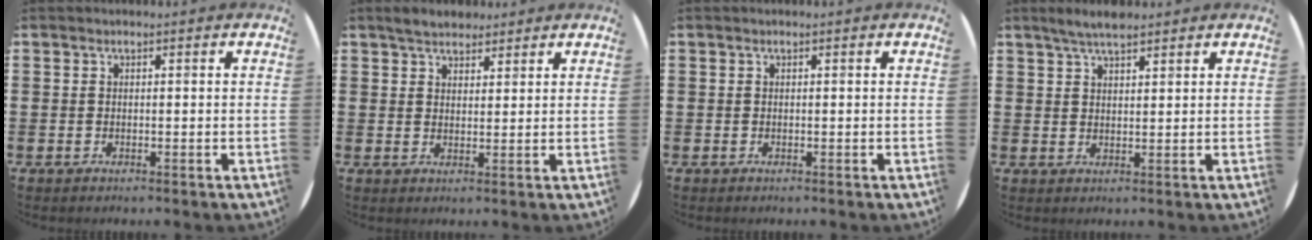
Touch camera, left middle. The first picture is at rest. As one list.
[{"total": 3.2, "force": [2.9, 1.1, 0.6], "torque": [-0.010, 0.001, 0.054]}, {"total": 0.0}, {"total": 3.4, "force": [3.0, 0.7, 1.6], "torque": [-0.028, -0.004, 0.052]}]